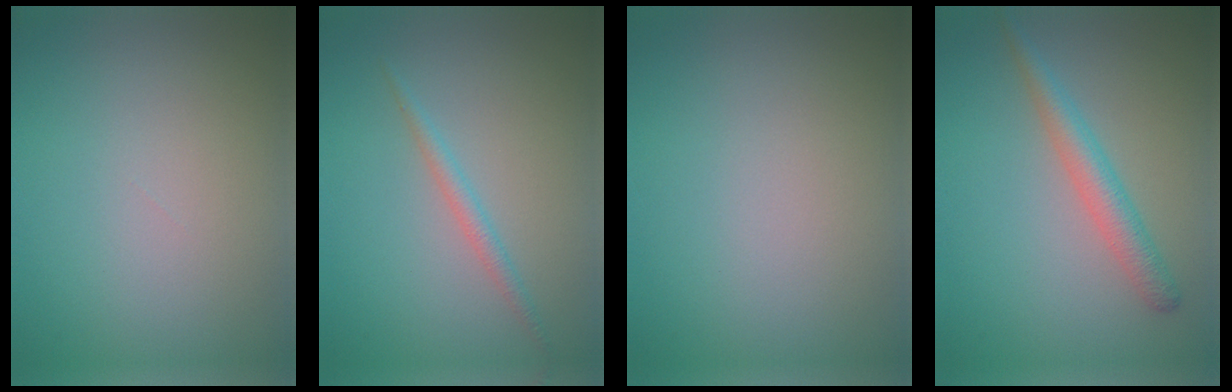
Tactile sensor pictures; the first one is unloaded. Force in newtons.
{"total": 1.4, "press": 1.4, "slide": 0.1}
{"total": 0.0}
{"total": 2.8, "press": 2.8, "slide": 0.0}